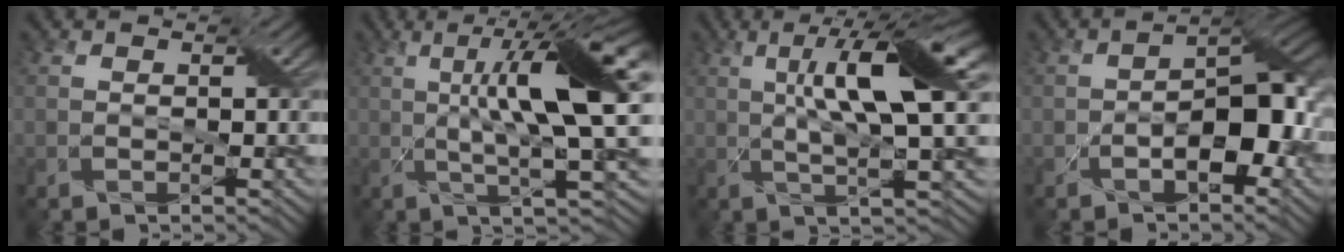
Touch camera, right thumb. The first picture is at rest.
{"total": 13.4, "force": [2.2, 3.0, 12.9], "torque": [-0.207, 0.006, 0.034]}
{"total": 11.0, "force": [2.6, 2.5, 10.4], "torque": [-0.174, 0.011, 0.041]}
{"total": 8.2, "force": [-2.5, 4.2, 6.6], "torque": [-0.097, 0.004, -0.040]}